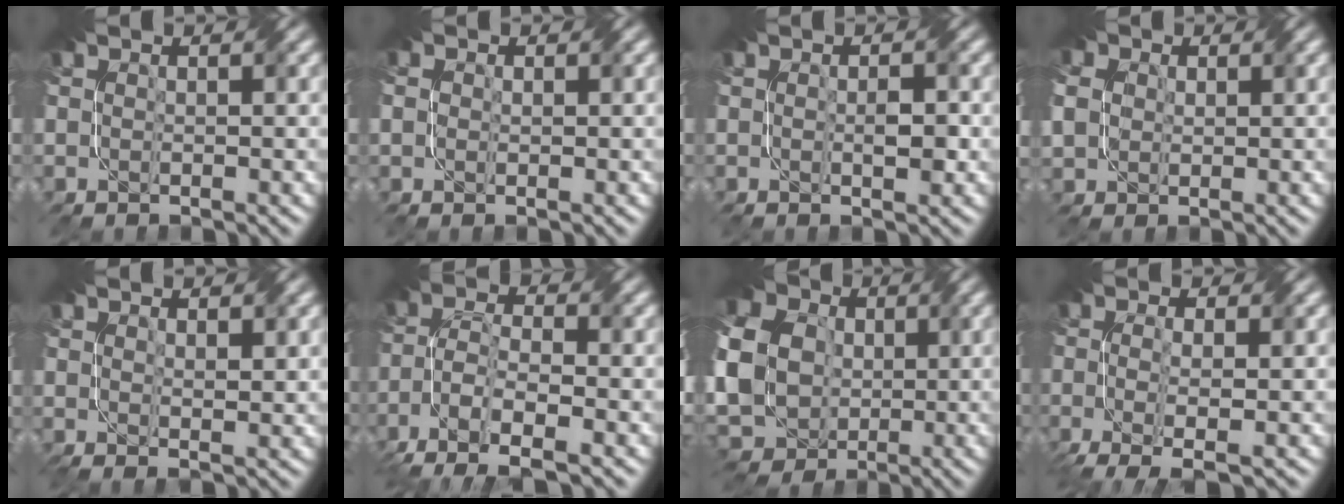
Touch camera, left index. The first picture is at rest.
{"total": 1.1, "force": [0.3, 0.8, 0.7], "torque": [-0.013, 0.000, 0.003]}
{"total": 1.7, "force": [-0.2, 0.6, 1.6], "torque": [-0.027, -0.002, 0.003]}
{"total": 7.0, "force": [2.2, 5.5, 3.8], "torque": [-0.100, 0.031, 0.022]}
{"total": 1.6, "force": [0.6, 0.4, 1.5], "torque": [-0.021, -0.003, 0.018]}
{"total": 6.6, "force": [-4.2, 2.3, 4.6], "torque": [-0.092, -0.003, -0.086]}
{"total": 12.9, "force": [0.9, 10.6, 7.3], "torque": [-0.173, 0.000, 0.003]}
{"total": 4.1, "force": [-1.4, 1.2, 3.6], "torque": [-0.066, -0.010, -0.024]}